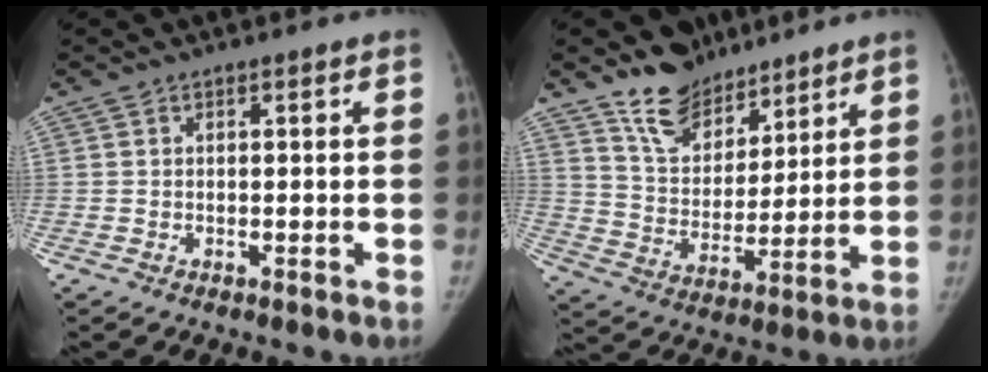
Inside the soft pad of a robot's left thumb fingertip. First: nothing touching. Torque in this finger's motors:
{"motor_torque": [0.85, -0.54, 1.38, -1.18, 0.22]}